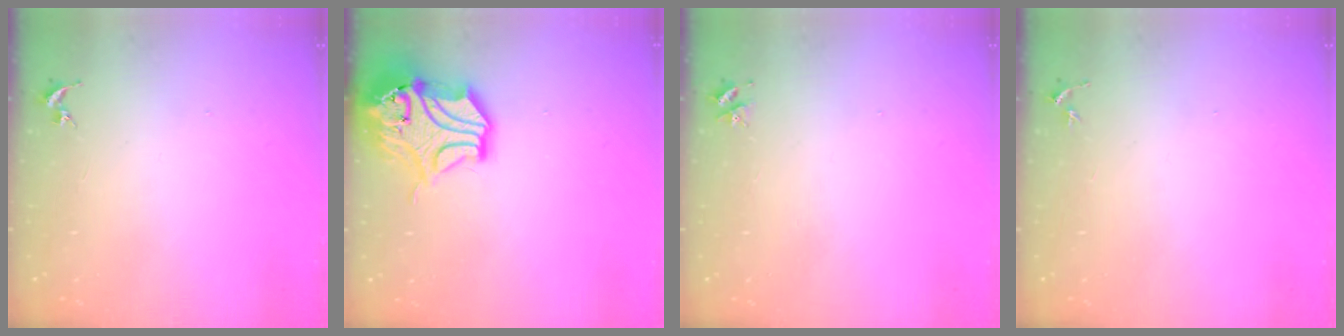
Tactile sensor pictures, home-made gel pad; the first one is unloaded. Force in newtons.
{"total": 15.8, "press": 15.7, "slide": 2.1}
{"total": 3.5, "press": 3.5, "slide": 0.5}
{"total": 2.6, "press": 2.5, "slide": 0.3}